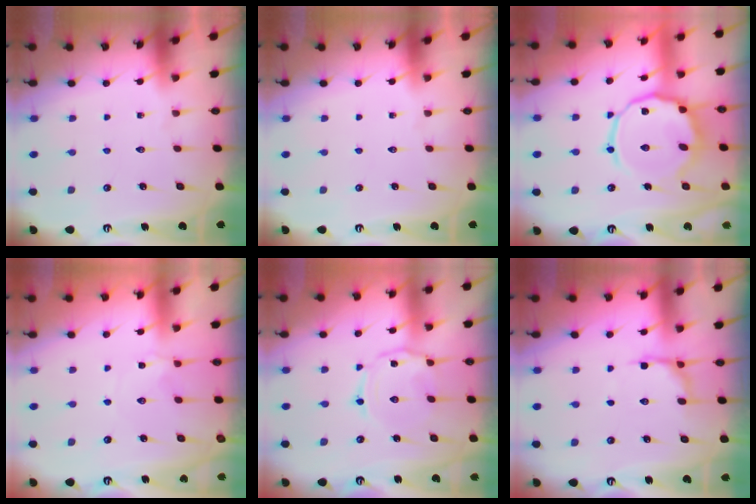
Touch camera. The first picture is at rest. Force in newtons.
{"total": 0.0}
{"total": 13.3, "press": 13.3, "slide": 1.2}
{"total": 2.7, "press": 2.7, "slide": 0.4}
{"total": 3.4, "press": 3.3, "slide": 0.5}
{"total": 5.6, "press": 4.9, "slide": 2.7}